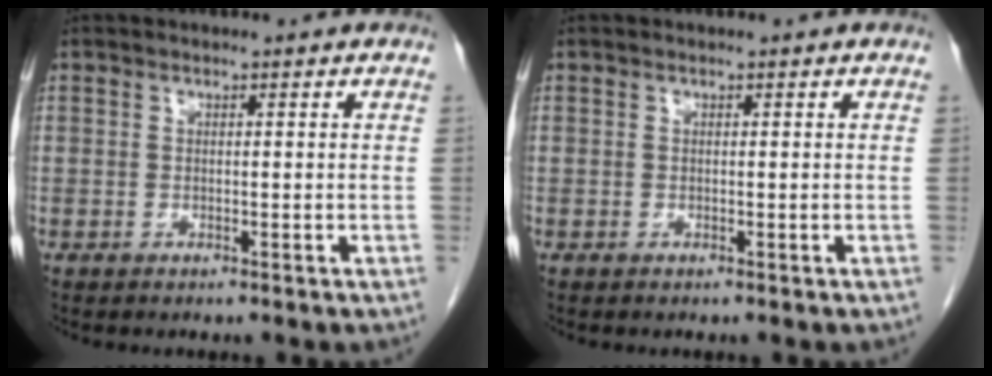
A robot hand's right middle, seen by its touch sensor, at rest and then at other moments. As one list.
[{"total": 0.0}]